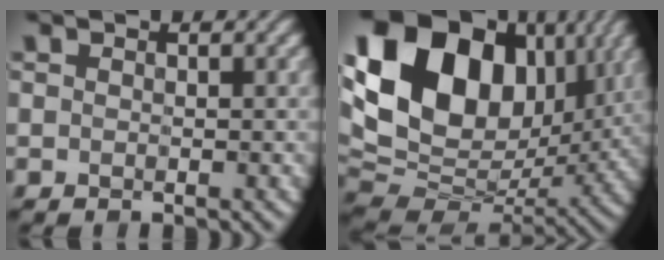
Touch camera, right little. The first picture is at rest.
{"total": 18.9, "force": [6.2, 12.9, 12.5], "torque": [-0.263, 0.043, 0.107]}